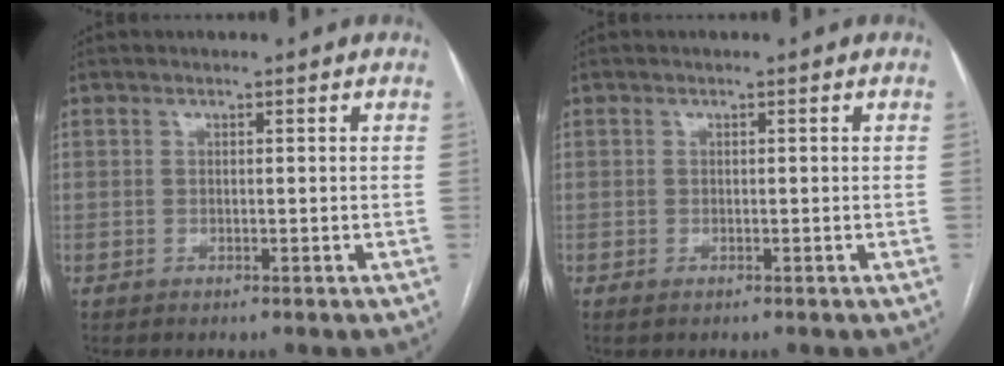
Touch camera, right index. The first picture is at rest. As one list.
[{"total": 0.5, "force": [-0.3, 0.2, 0.4], "torque": [-0.005, 0.000, -0.005]}]